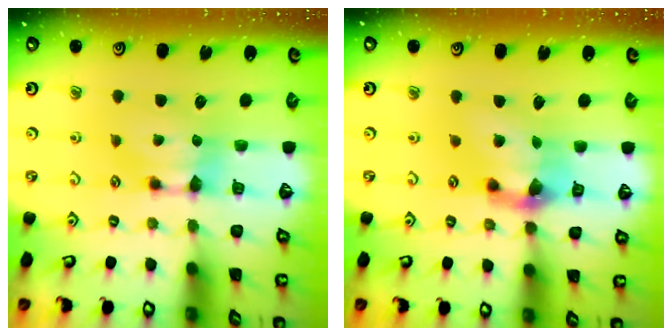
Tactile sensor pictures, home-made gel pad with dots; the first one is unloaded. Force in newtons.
{"total": 6.5, "press": 6.0, "slide": 2.3}